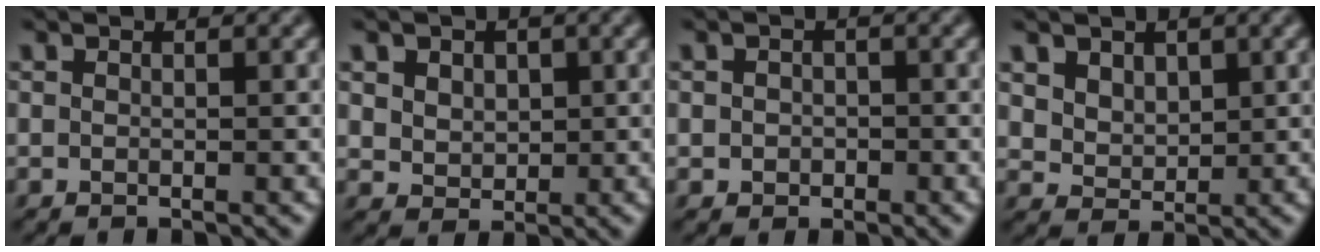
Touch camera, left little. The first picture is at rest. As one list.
[{"total": 3.9, "force": [1.5, 3.0, 2.0], "torque": [-0.054, 0.005, 0.027]}, {"total": 1.5, "force": [-0.4, 1.3, 0.7], "torque": [-0.007, -0.003, -0.010]}, {"total": 3.7, "force": [1.8, 2.7, 1.7], "torque": [-0.059, -0.007, 0.047]}]